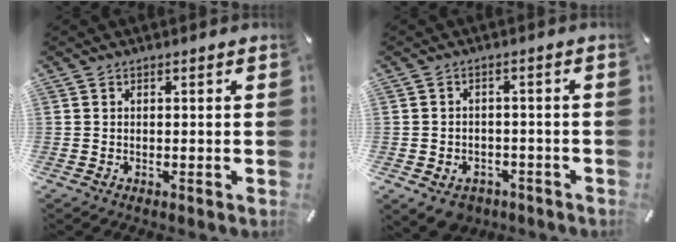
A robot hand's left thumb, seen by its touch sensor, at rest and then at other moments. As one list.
[{"total": 5.1, "force": [-3.2, 3.6, 1.8], "torque": [-0.039, 0.017, -0.061]}]